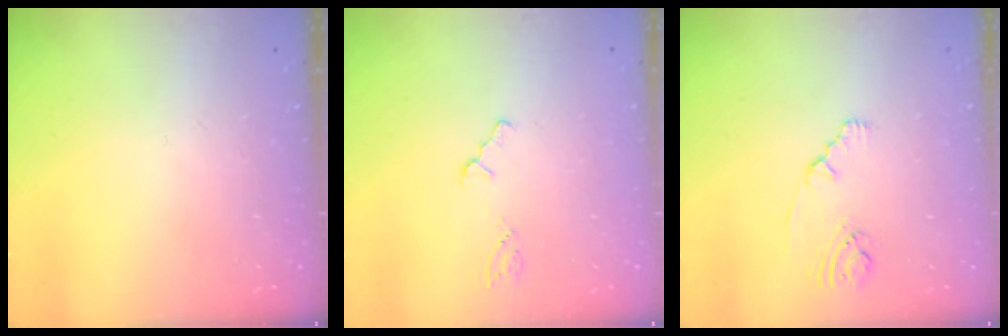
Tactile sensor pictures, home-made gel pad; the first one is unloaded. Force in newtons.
{"total": 0.0}
{"total": 2.3, "press": 2.3, "slide": 0.4}